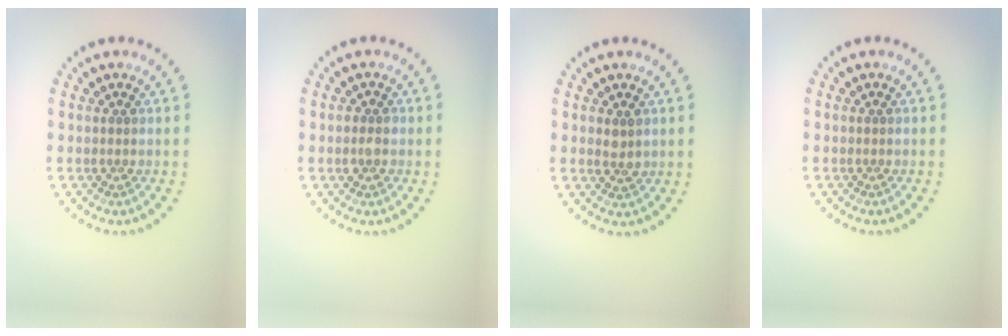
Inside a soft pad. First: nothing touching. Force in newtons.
{"total": 1.4, "press": 1.3, "slide": 0.4}
{"total": 1.6, "press": 1.6, "slide": 0.4}
{"total": 0.0}